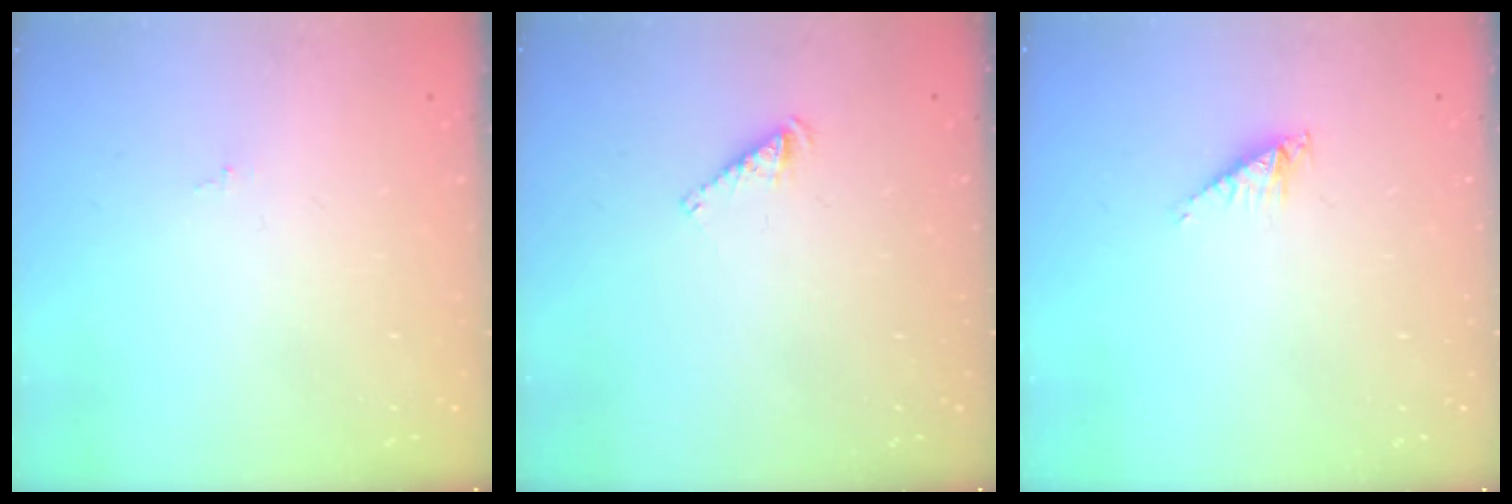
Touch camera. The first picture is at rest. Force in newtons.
{"total": 2.8, "press": 2.8, "slide": 0.5}
{"total": 2.7, "press": 2.7, "slide": 0.3}